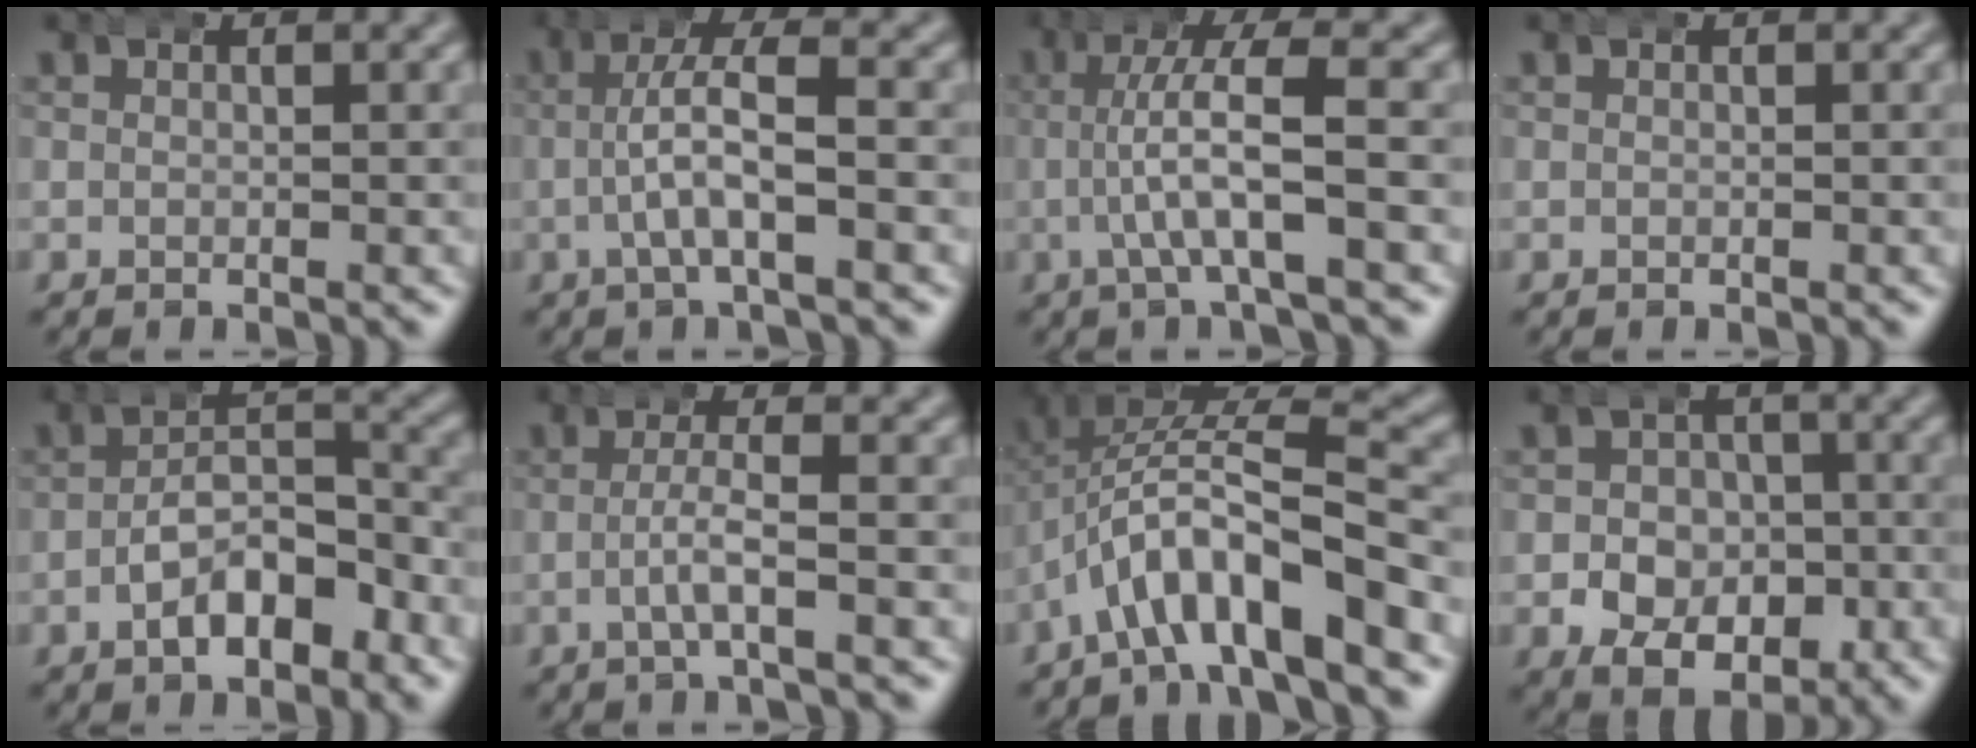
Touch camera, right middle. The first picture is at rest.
{"total": 4.1, "force": [-0.5, 1.0, 4.0], "torque": [-0.070, 0.011, -0.016]}
{"total": 5.0, "force": [0.0, 0.8, 5.0], "torque": [-0.092, 0.007, -0.008]}
{"total": 0.0}
{"total": 5.5, "force": [-3.0, 2.8, 3.6], "torque": [-0.042, -0.001, -0.051]}
{"total": 2.3, "force": [-1.1, -0.2, 2.0], "torque": [-0.038, 0.004, -0.022]}
{"total": 8.0, "force": [-2.9, 4.3, 6.1], "torque": [-0.115, -0.013, -0.040]}
{"total": 8.4, "force": [-2.7, 6.7, 4.3], "torque": [-0.060, -0.038, -0.033]}